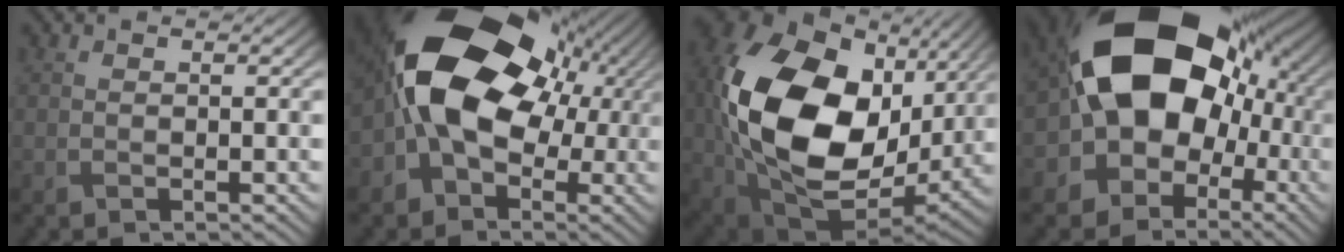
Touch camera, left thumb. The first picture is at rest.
{"total": 16.7, "force": [0.9, 12.1, 11.5], "torque": [-0.187, 0.000, 0.006]}
{"total": 22.1, "force": [2.7, 15.5, 15.5], "torque": [-0.392, -0.028, 0.066]}
{"total": 19.3, "force": [0.8, 14.7, 12.5], "torque": [-0.185, -0.021, 0.017]}